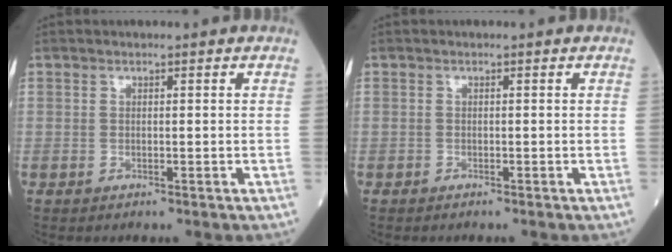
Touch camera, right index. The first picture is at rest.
{"total": 0.0}